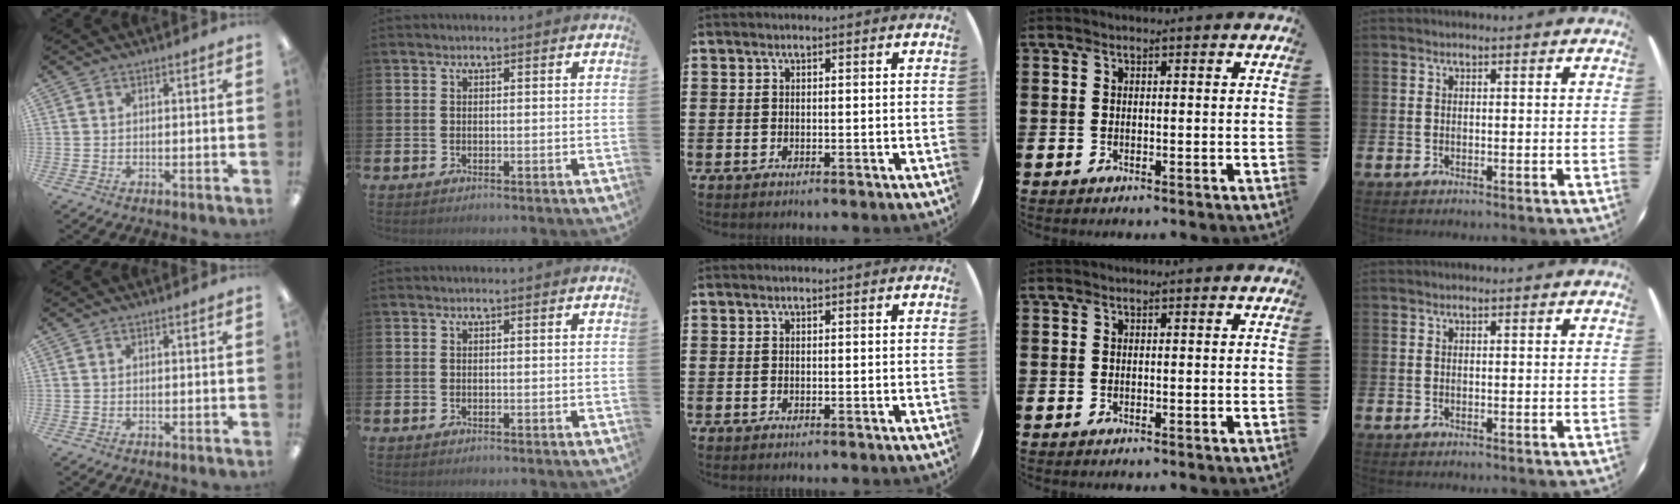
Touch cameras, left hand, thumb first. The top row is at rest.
{}